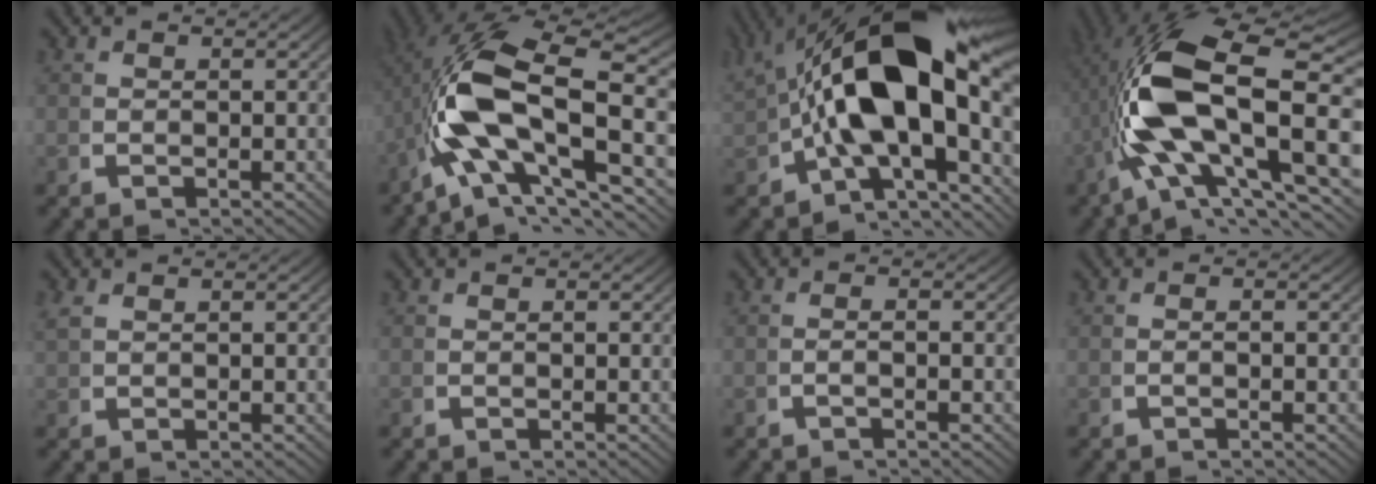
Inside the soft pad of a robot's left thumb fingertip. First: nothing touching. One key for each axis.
{"total": 14.7, "fx": -0.2, "fy": 8.6, "fz": 12.0, "tx": -0.257, "ty": -0.042, "tz": 0.014}
{"total": 17.8, "fx": 1.1, "fy": 9.5, "fz": 15.1, "tx": -0.265, "ty": -0.030, "tz": 0.030}
{"total": 15.6, "fx": 0.4, "fy": 7.7, "fz": 13.6, "tx": -0.287, "ty": -0.028, "tz": 0.028}
{"total": 1.0, "fx": 0.8, "fy": 0.3, "fz": 0.4, "tx": -0.013, "ty": 0.001, "tz": 0.023}
{"total": 0.0}
{"total": 1.2, "fx": -0.5, "fy": -0.1, "fz": 1.1, "tx": -0.026, "ty": 0.002, "tz": -0.010}
{"total": 0.6, "fx": -0.4, "fy": -0.1, "fz": 0.5, "tx": -0.011, "ty": 0.002, "tz": -0.007}